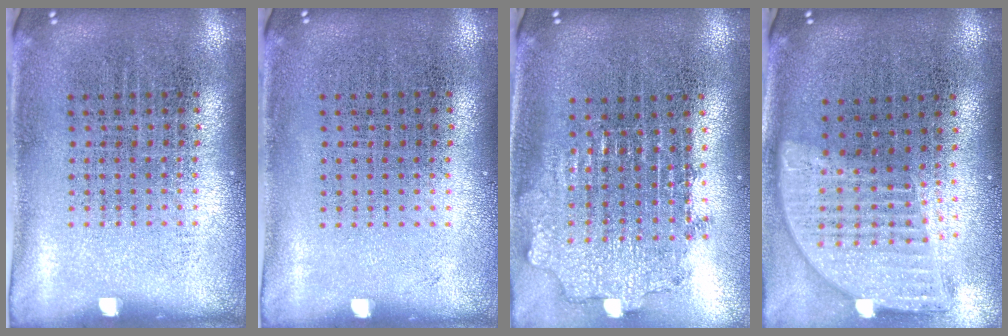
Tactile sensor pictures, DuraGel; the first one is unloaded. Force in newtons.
{"total": 0.0}
{"total": 2.0, "press": 1.5, "slide": 1.3}
{"total": 1.9, "press": 1.5, "slide": 1.2}